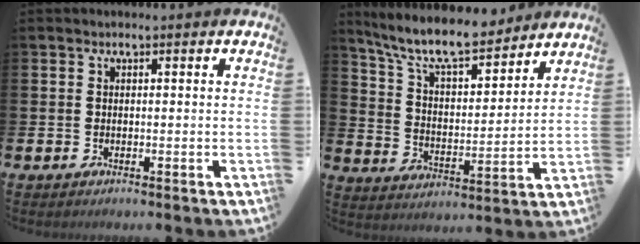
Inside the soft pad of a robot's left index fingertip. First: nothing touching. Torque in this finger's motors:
{"motor_torque": [1.11, -1.03, 0.81, 0.21]}